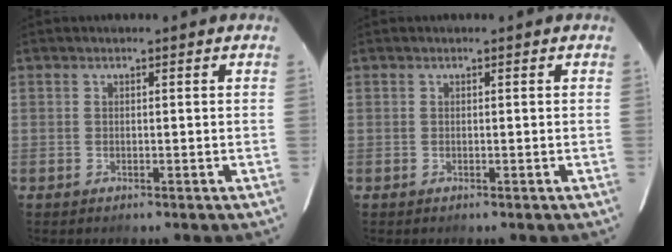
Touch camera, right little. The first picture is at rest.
{"total": 0.0}